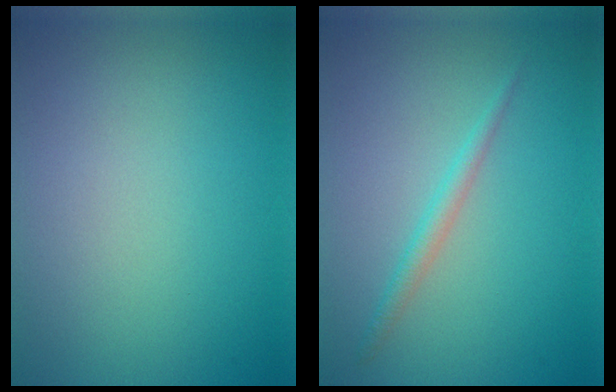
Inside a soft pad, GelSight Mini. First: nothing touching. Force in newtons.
{"total": 1.5, "press": 1.4, "slide": 0.1}